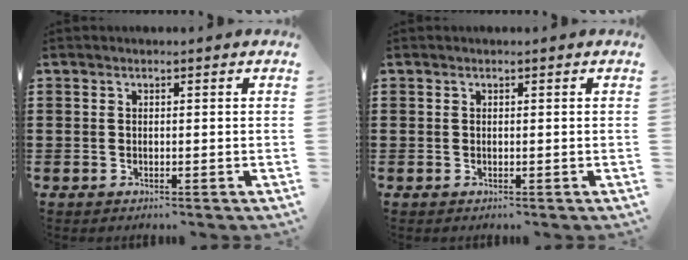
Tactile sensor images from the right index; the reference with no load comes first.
{"total": 0.0}